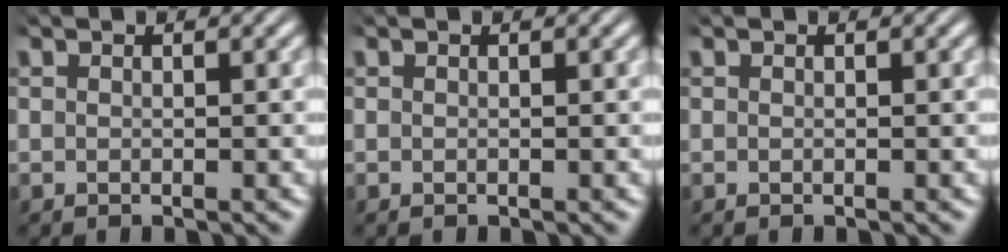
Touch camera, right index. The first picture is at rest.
{"total": 0.0}
{"total": 0.0}